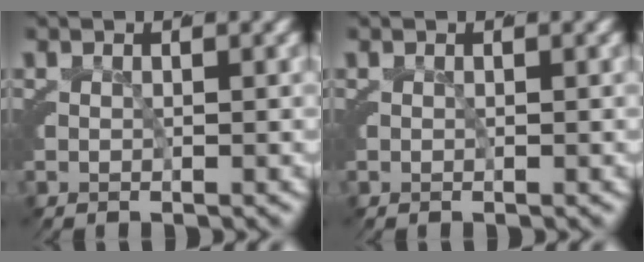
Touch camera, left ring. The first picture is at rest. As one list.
[{"total": 0.0}]